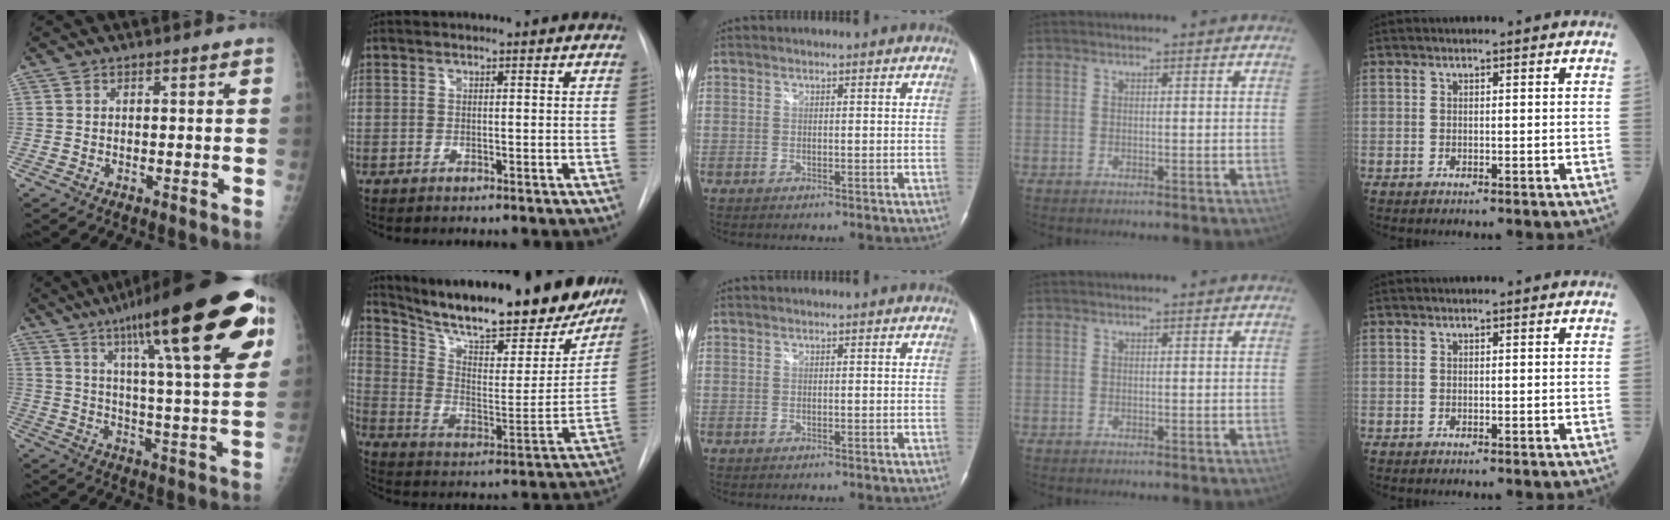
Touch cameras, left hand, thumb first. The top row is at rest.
{"thumb": {"total": 28.9, "force": [14.8, 5.7, 24.2], "torque": [-0.349, -0.021, 0.222]}, "index": {"total": 28.6, "force": [24.3, 6.6, 13.6], "torque": [-0.221, -0.044, 0.337]}}